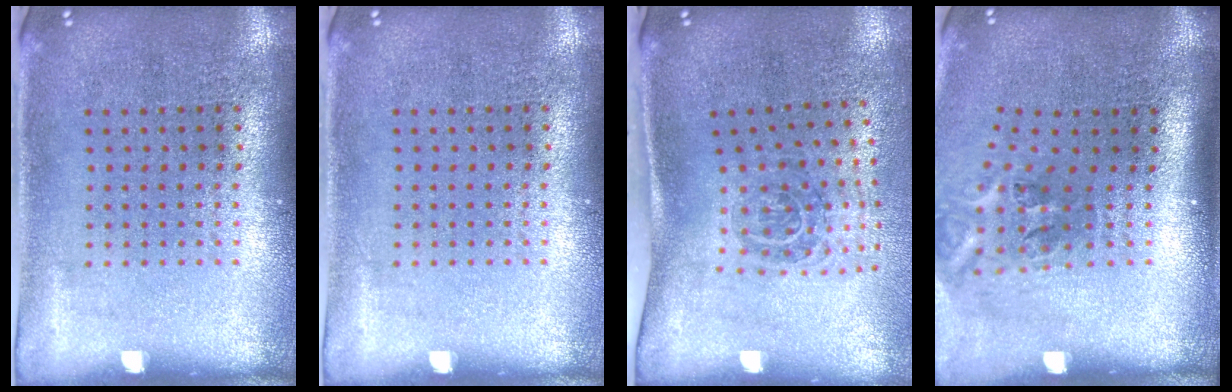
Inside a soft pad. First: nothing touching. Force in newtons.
{"total": 0.0}
{"total": 1.9, "press": 1.2, "slide": 1.5}
{"total": 2.3, "press": 1.4, "slide": 1.8}